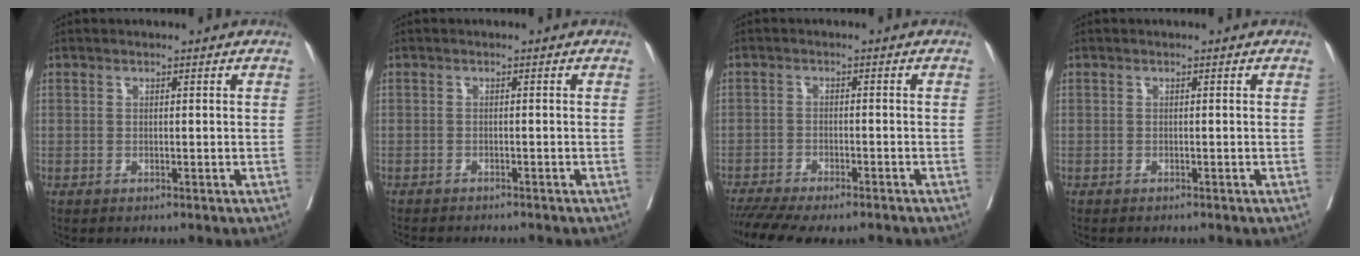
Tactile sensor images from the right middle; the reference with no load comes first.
{"total": 6.0, "force": [-5.5, 1.1, 2.3], "torque": [-0.030, -0.008, -0.075]}
{"total": 12.0, "force": [-10.3, 2.4, 5.7], "torque": [-0.100, -0.012, -0.149]}
{"total": 1.7, "force": [-1.5, 0.2, 0.7], "torque": [-0.016, -0.005, -0.017]}